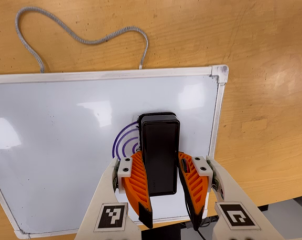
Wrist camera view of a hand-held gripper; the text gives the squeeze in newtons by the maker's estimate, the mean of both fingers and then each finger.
{"total": 12.6, "left": 12.1, "right": 13.0}